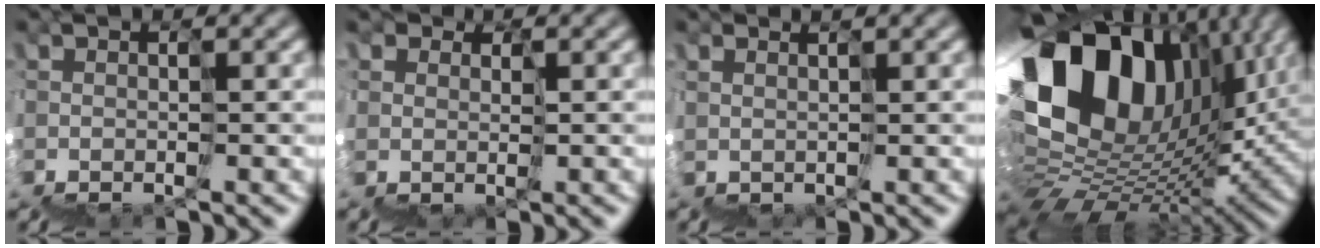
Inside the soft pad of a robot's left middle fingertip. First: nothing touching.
{"total": 3.1, "force": [1.7, 2.6, 0.1], "torque": [-0.004, 0.003, 0.031]}
{"total": 2.7, "force": [2.2, -1.0, -1.2], "torque": [0.025, 0.022, 0.032]}
{"total": 13.2, "force": [8.3, 8.4, 5.7], "torque": [-0.122, 0.057, 0.133]}